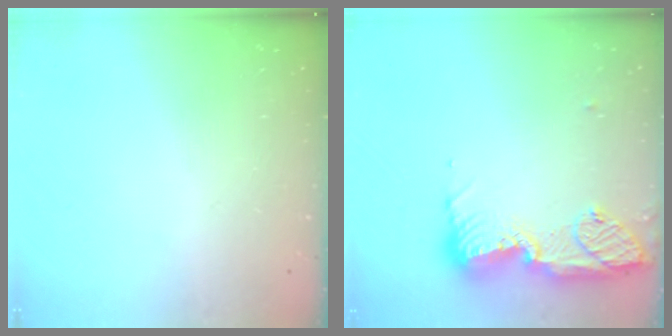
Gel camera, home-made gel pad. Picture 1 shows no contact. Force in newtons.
{"total": 17.6, "press": 16.5, "slide": 6.2}